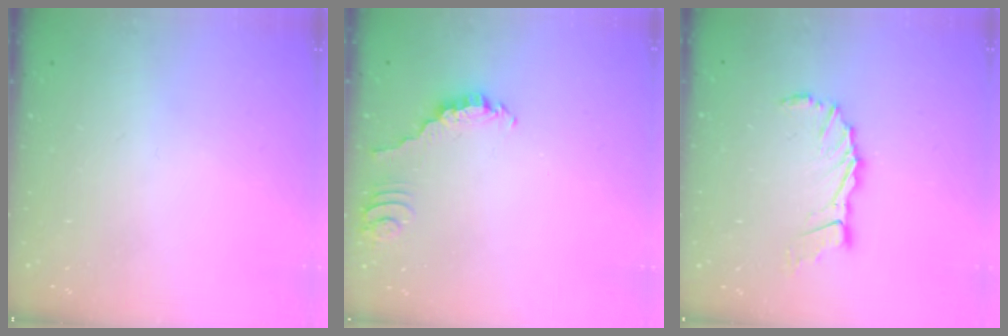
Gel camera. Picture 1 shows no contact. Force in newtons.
{"total": 2.3, "press": 2.3, "slide": 0.2}
{"total": 9.8, "press": 9.6, "slide": 1.7}